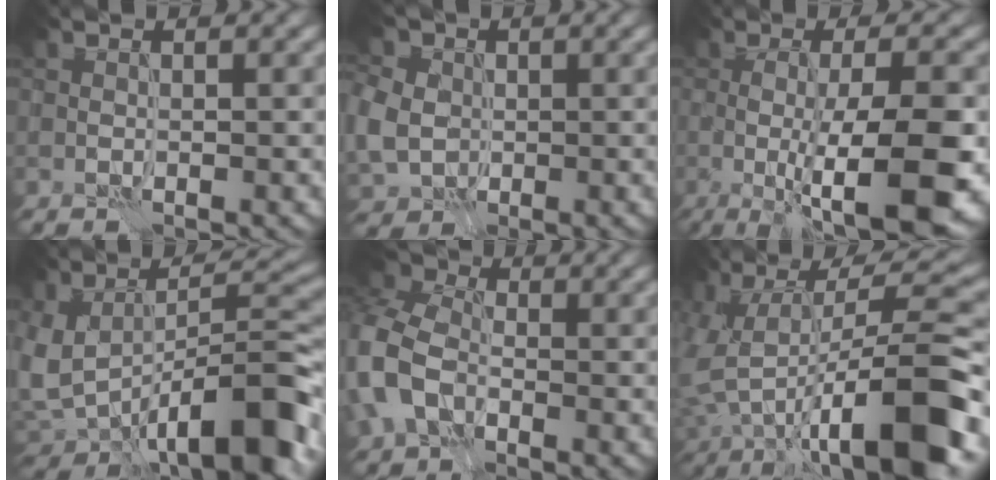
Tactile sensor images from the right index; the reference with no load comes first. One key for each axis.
{"total": 5.2, "fx": 0.1, "fy": 4.5, "fz": 2.6, "tx": -0.082, "ty": 0.005, "tz": -0.002}
{"total": 11.2, "fx": -2.6, "fy": 2.7, "fz": 10.6, "tx": -0.145, "ty": -0.007, "tz": -0.038}
{"total": 12.6, "fx": -4.8, "fy": 5.9, "fz": 10.1, "tx": -0.158, "ty": -0.015, "tz": -0.070}
{"total": 7.9, "fx": -2.3, "fy": 5.6, "fz": 5.1, "tx": -0.147, "ty": -0.001, "tz": -0.062}
{"total": 13.9, "fx": -4.1, "fy": 5.1, "fz": 12.3, "tx": -0.199, "ty": 0.012, "tz": -0.055}